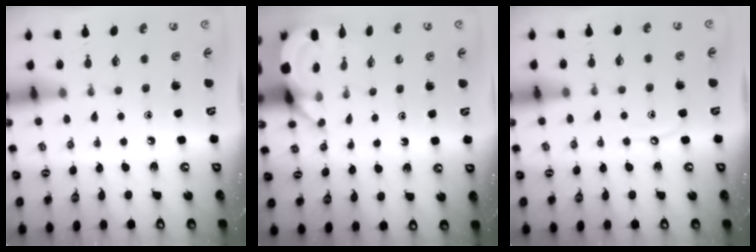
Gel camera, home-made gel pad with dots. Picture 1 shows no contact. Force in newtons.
{"total": 4.2, "press": 4.2, "slide": 0.2}
{"total": 5.9, "press": 5.8, "slide": 0.7}